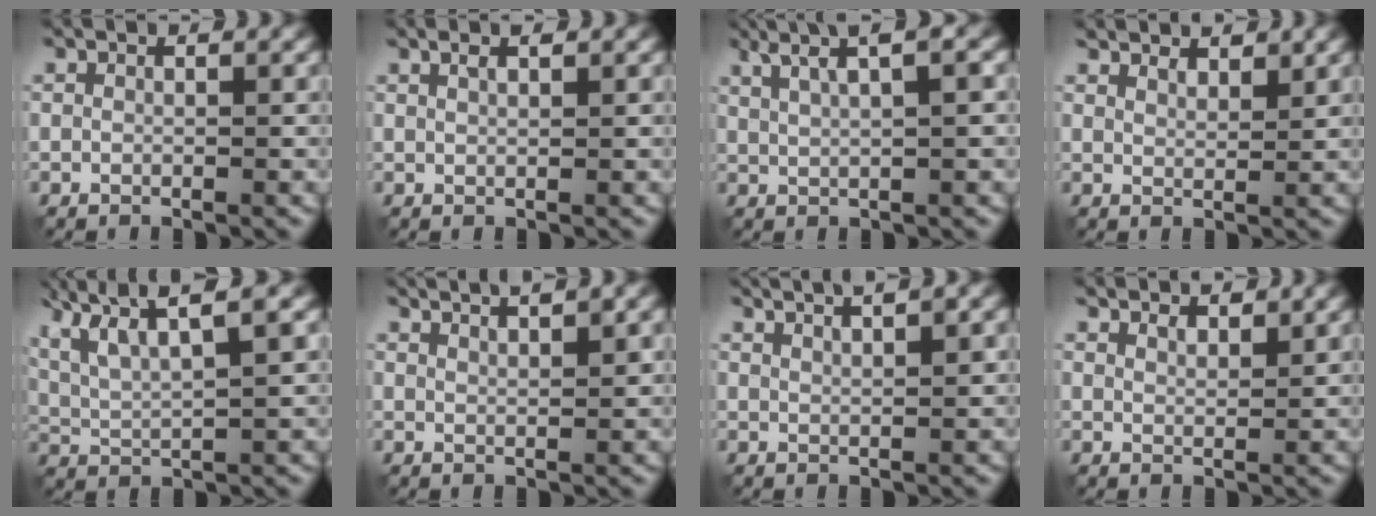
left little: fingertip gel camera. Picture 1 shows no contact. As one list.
[{"total": 1.1, "force": [0.7, 0.3, 0.8], "torque": [-0.014, -0.002, 0.014]}, {"total": 6.3, "force": [3.2, 2.0, 5.1], "torque": [-0.068, 0.026, 0.033]}, {"total": 3.5, "force": [3.1, 1.1, 1.3], "torque": [-0.023, -0.005, 0.053]}, {"total": 8.5, "force": [5.2, 2.1, 6.5], "torque": [-0.121, 0.030, 0.070]}, {"total": 3.3, "force": [2.4, 0.7, 2.1], "torque": [-0.013, 0.006, 0.026]}, {"total": 3.6, "force": [2.4, 0.9, 2.6], "torque": [-0.018, 0.009, 0.018]}, {"total": 2.7, "force": [2.3, 0.8, 1.1], "torque": [-0.014, -0.005, 0.039]}]